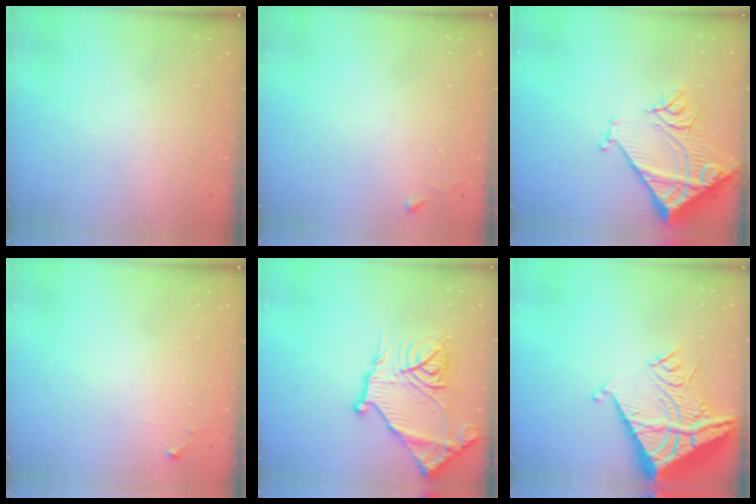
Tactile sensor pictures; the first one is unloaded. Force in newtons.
{"total": 2.3, "press": 2.3, "slide": 0.4}
{"total": 15.3, "press": 15.2, "slide": 1.8}
{"total": 4.9, "press": 4.9, "slide": 0.7}
{"total": 22.8, "press": 22.6, "slide": 2.3}
{"total": 16.7, "press": 16.6, "slide": 1.8}